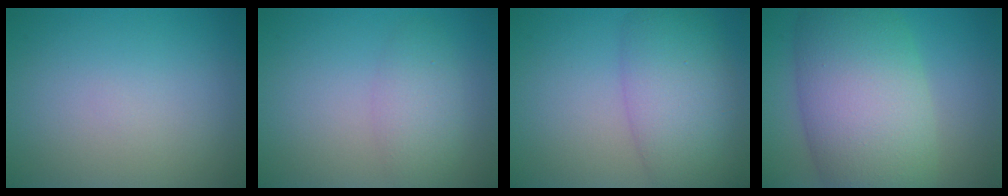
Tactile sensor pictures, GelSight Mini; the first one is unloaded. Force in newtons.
{"total": 2.8, "press": 2.8, "slide": 0.2}
{"total": 7.4, "press": 7.4, "slide": 0.1}
{"total": 12.0, "press": 12.0, "slide": 0.5}